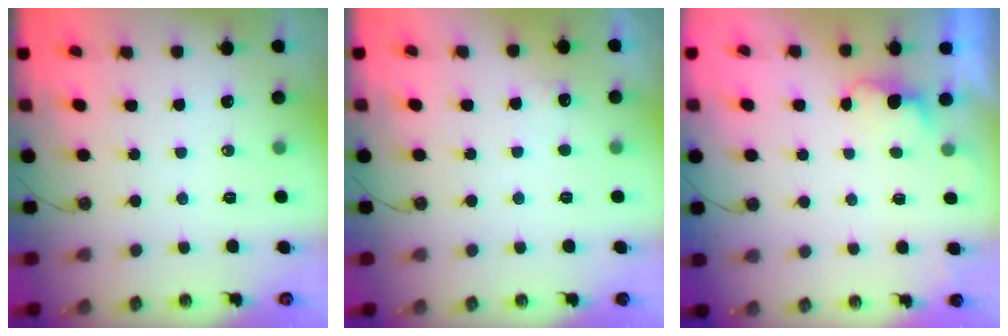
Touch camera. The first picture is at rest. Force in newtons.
{"total": 4.4, "press": 4.3, "slide": 1.2}
{"total": 1.3, "press": 1.1, "slide": 0.8}